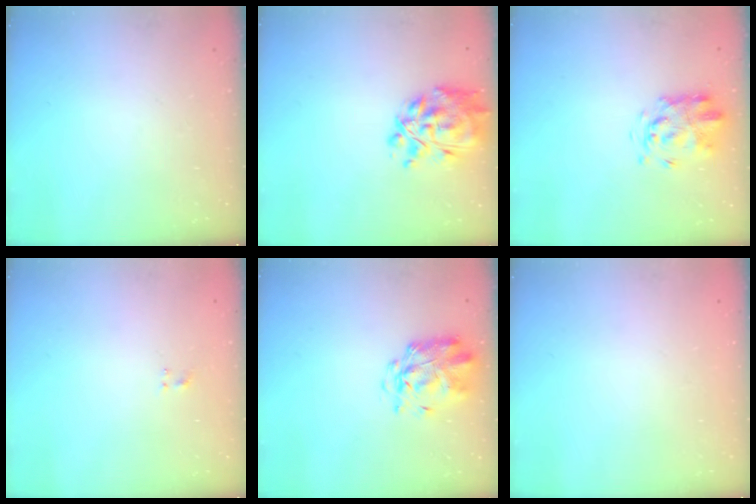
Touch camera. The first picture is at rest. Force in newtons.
{"total": 11.6, "press": 10.7, "slide": 4.5}
{"total": 3.6, "press": 3.5, "slide": 1.0}
{"total": 1.0, "press": 0.6, "slide": 0.7}
{"total": 2.9, "press": 2.8, "slide": 0.7}
{"total": 1.8, "press": 1.8, "slide": 0.2}